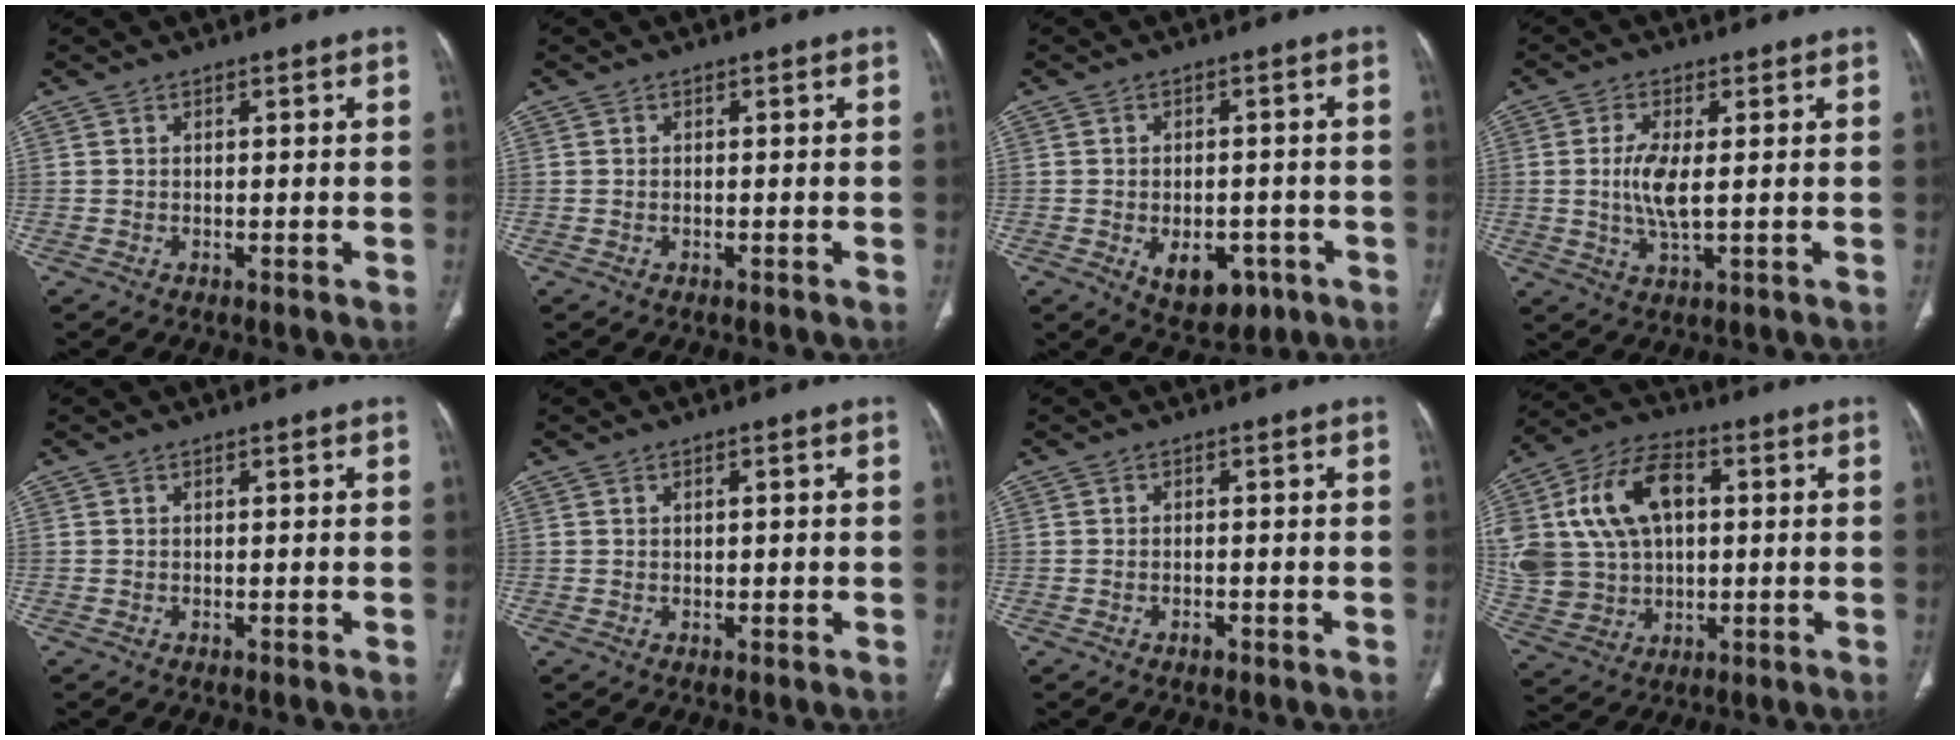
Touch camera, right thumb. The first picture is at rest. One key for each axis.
{"total": 0.0}
{"total": 8.9, "fx": -3.4, "fy": 5.7, "fz": 5.9, "tx": -0.062, "ty": 0.013, "tz": -0.031}
{"total": 6.2, "fx": 0.4, "fy": 2.0, "fz": 5.8, "tx": -0.130, "ty": -0.010, "tz": 0.010}
{"total": 0.0}
{"total": 1.3, "fx": 0.3, "fy": 0.7, "fz": 1.1, "tx": -0.014, "ty": -0.001, "tz": 0.006}
{"total": 1.2, "fx": -0.7, "fy": 0.7, "fz": 0.7, "tx": -0.012, "ty": 0.006, "tz": -0.009}
{"total": 21.1, "fx": 4.1, "fy": 14.5, "fz": 14.7, "tx": -0.299, "ty": 0.021, "tz": 0.084}